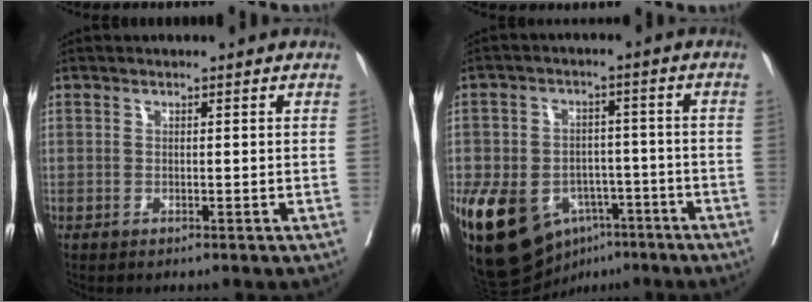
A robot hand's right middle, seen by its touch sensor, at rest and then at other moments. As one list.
[{"total": 16.7, "force": [-8.1, 11.2, 9.4], "torque": [-0.196, 0.007, -0.118]}]